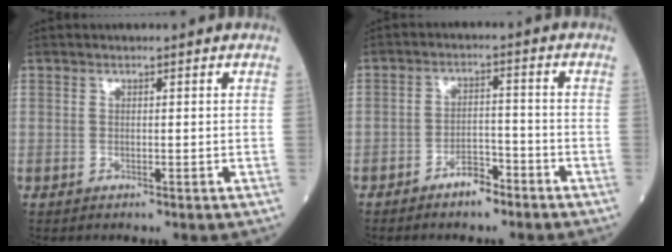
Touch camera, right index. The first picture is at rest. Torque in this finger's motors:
{"motor_torque": [0.37, -0.48, -0.04, -0.04]}